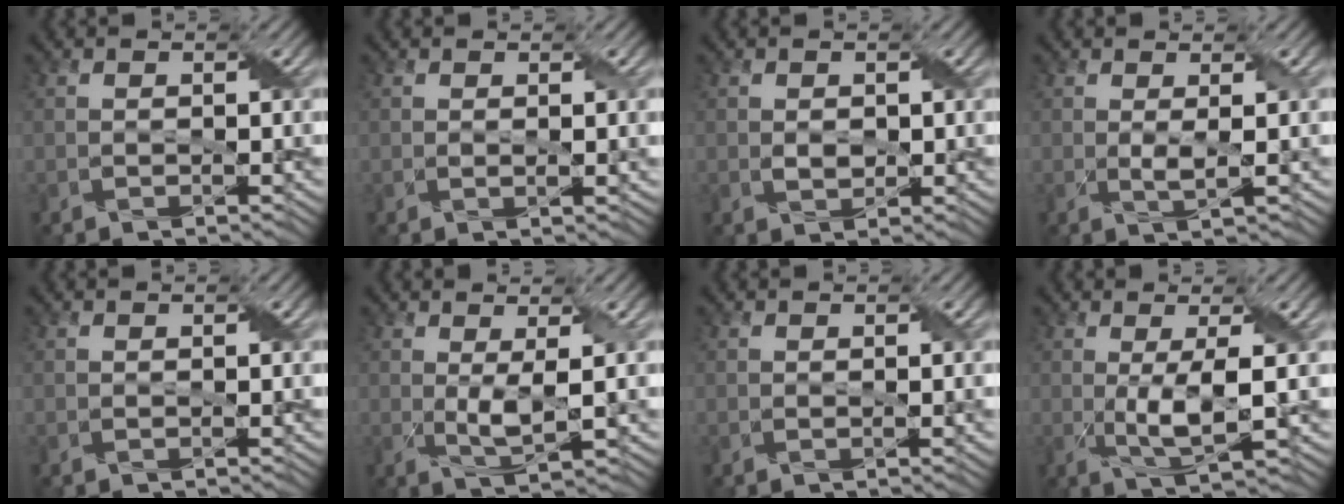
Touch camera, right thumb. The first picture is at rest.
{"total": 1.4, "force": [0.3, 0.2, 1.3], "torque": [-0.023, 0.001, 0.006]}
{"total": 1.5, "force": [0.1, 1.1, 1.0], "torque": [-0.025, -0.003, 0.006]}
{"total": 1.7, "force": [0.4, 0.1, 1.7], "torque": [-0.039, 0.001, 0.008]}
{"total": 0.0}
{"total": 3.7, "force": [0.3, 0.7, 3.6], "torque": [-0.078, 0.000, 0.009]}
{"total": 1.1, "force": [0.1, 0.1, 1.1], "torque": [-0.017, 0.001, 0.001]}
{"total": 5.4, "force": [-0.2, 1.1, 5.3], "torque": [-0.105, 0.000, 0.001]}